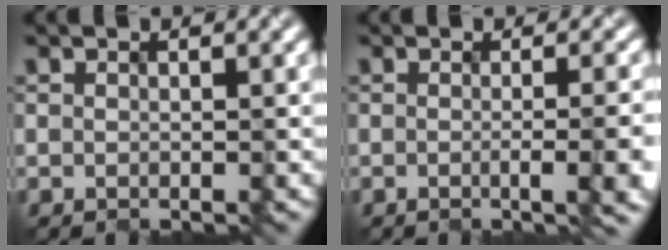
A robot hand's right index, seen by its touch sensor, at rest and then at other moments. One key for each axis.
{"total": 6.2, "fx": -1.0, "fy": 2.5, "fz": 5.5, "tx": -0.037, "ty": 0.004, "tz": -0.009}